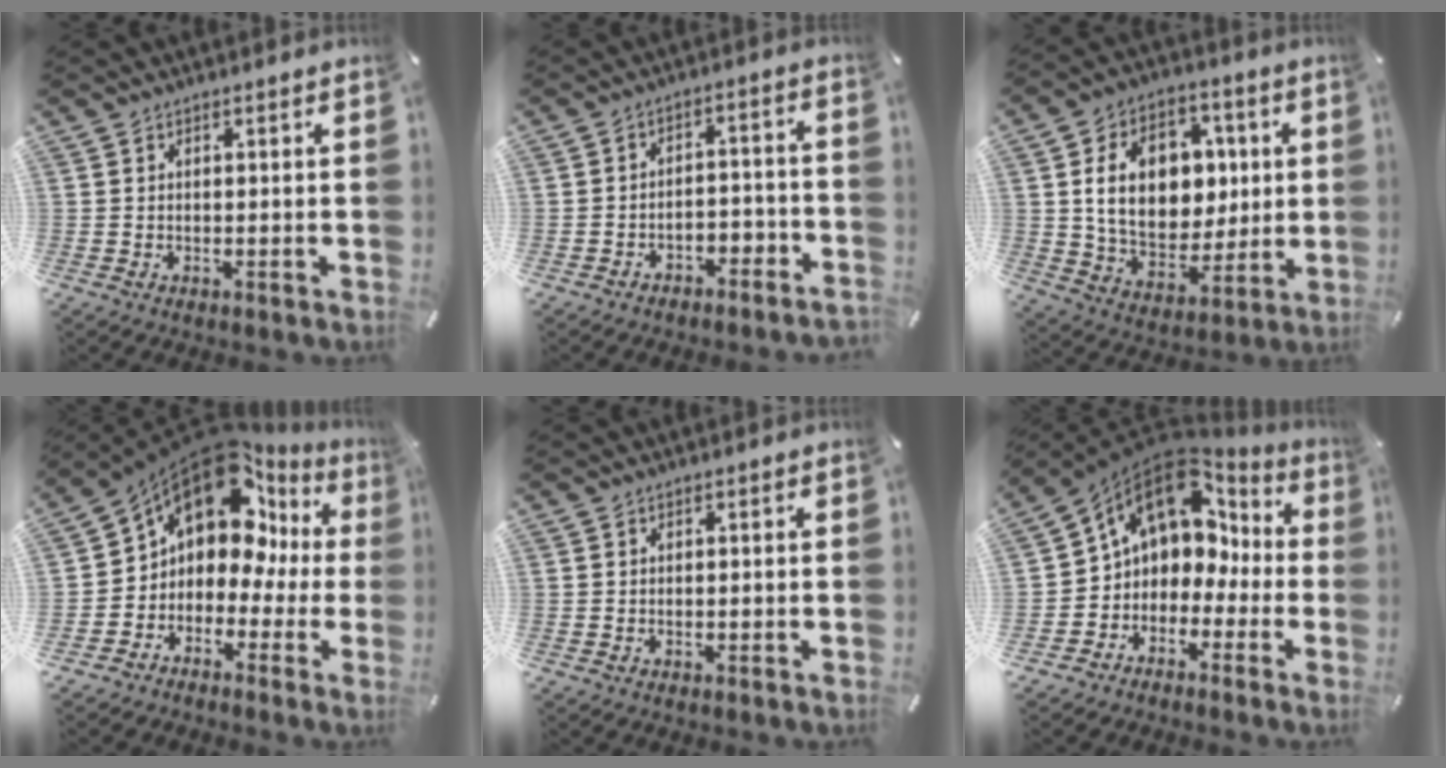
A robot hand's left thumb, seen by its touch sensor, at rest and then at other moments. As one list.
[{"total": 4.1, "force": [-3.5, 1.9, 1.0], "torque": [-0.013, 0.016, -0.069]}, {"total": 17.2, "force": [2.9, 13.1, 10.8], "torque": [-0.177, 0.004, 0.060]}, {"total": 14.8, "force": [7.8, 9.4, 8.3], "torque": [-0.162, -0.066, 0.131]}, {"total": 0.0}, {"total": 10.6, "force": [4.0, 8.4, 5.1], "torque": [-0.098, -0.024, 0.072]}]